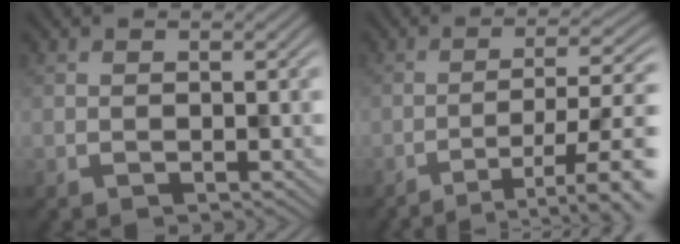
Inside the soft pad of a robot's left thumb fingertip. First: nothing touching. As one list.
[{"total": 9.4, "force": [-4.7, 2.2, 7.8], "torque": [-0.096, 0.009, -0.060]}]